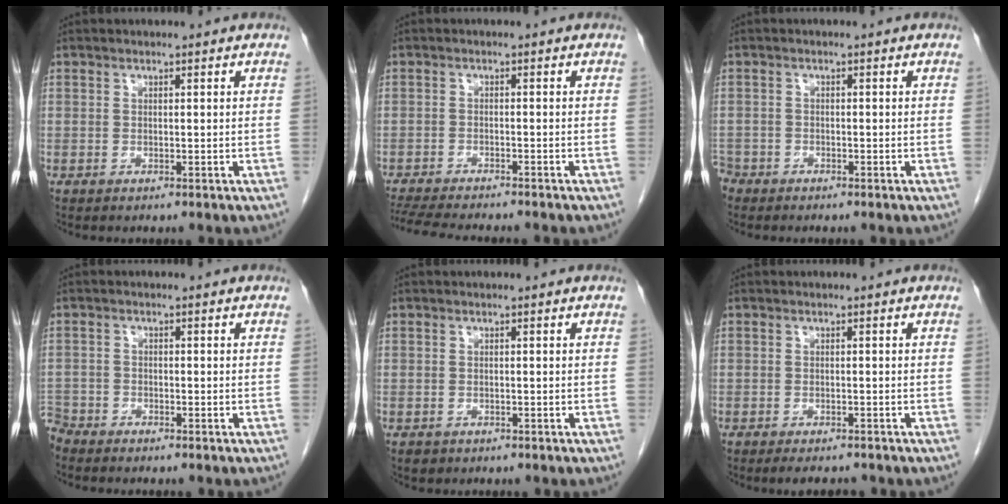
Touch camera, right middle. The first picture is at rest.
{"total": 11.3, "force": [-10.1, 1.2, 5.1], "torque": [-0.078, -0.017, -0.146]}
{"total": 2.7, "force": [-2.4, 1.3, 0.1], "torque": [-0.004, 0.001, -0.046]}
{"total": 3.0, "force": [-3.0, 0.6, -0.1], "torque": [0.006, -0.008, -0.057]}
{"total": 1.0, "force": [-0.6, 0.7, 0.2], "torque": [-0.010, 0.002, -0.004]}
{"total": 3.8, "force": [-3.3, 1.1, 1.6], "torque": [-0.018, -0.004, -0.045]}